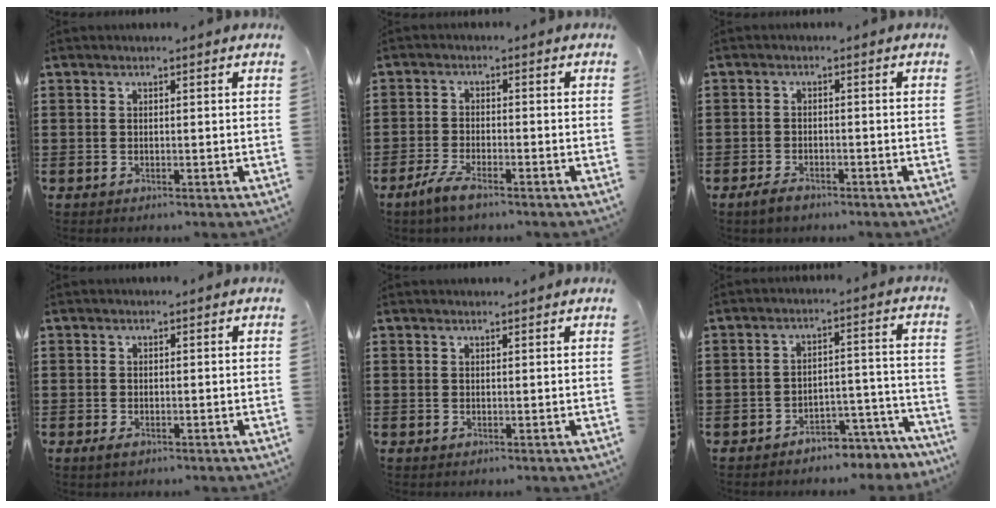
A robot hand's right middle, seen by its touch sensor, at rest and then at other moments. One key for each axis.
{"total": 4.0, "fx": -3.0, "fy": 0.8, "fz": 2.5, "tx": -0.061, "ty": -0.004, "tz": -0.061}
{"total": 2.2, "fx": -1.8, "fy": 1.0, "fz": 0.8, "tx": -0.023, "ty": 0.000, "tz": -0.038}
{"total": 0.9, "fx": -0.6, "fy": 0.6, "fz": 0.4, "tx": -0.009, "ty": -0.002, "tz": -0.013}
{"total": 0.0}
{"total": 4.8, "fx": -4.7, "fy": 0.6, "fz": 0.6, "tx": -0.014, "ty": 0.005, "tz": -0.096}